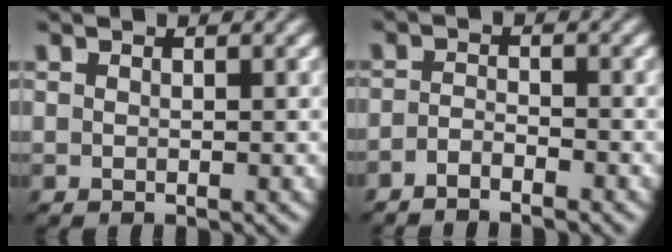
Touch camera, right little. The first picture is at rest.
{"total": 2.4, "force": [-2.3, 0.2, 0.4], "torque": [-0.004, -0.012, -0.039]}